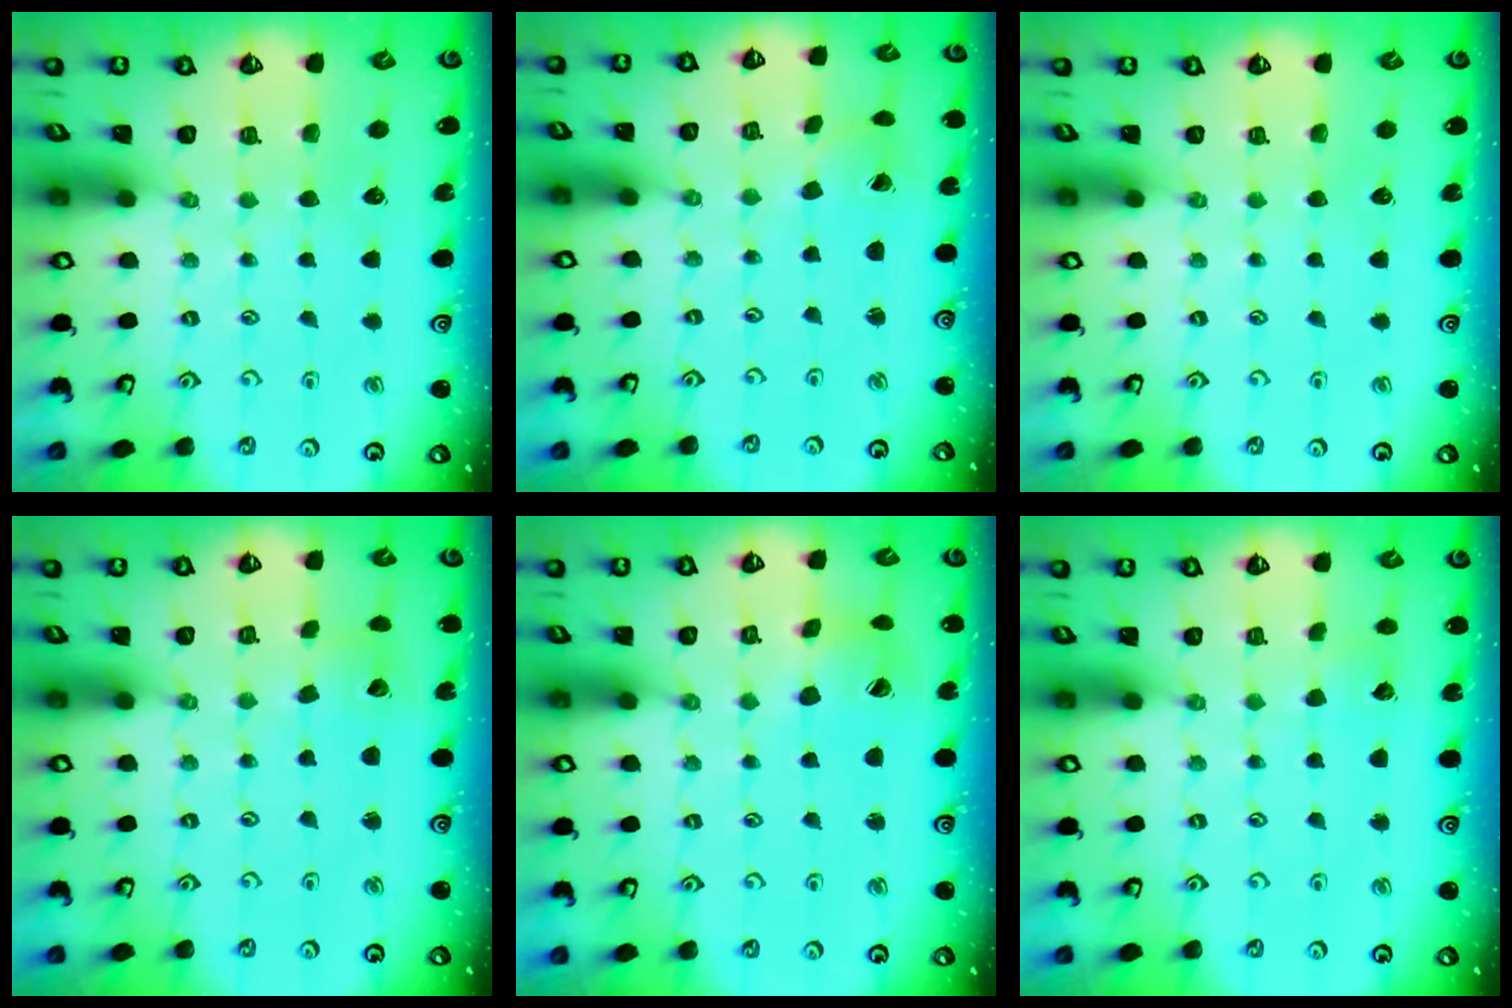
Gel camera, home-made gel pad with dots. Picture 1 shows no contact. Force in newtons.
{"total": 1.3, "press": 1.2, "slide": 0.2}
{"total": 0.0}
{"total": 2.4, "press": 2.4, "slide": 0.3}
{"total": 6.7, "press": 6.6, "slide": 0.8}
{"total": 2.8, "press": 2.8, "slide": 0.3}